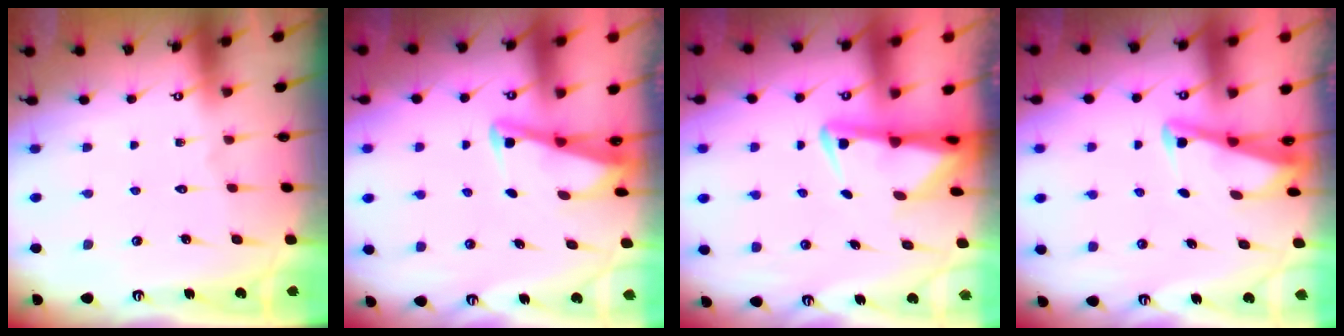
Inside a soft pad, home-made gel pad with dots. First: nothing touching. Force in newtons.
{"total": 2.8, "press": 2.8, "slide": 0.3}
{"total": 3.6, "press": 3.5, "slide": 0.7}
{"total": 2.7, "press": 2.7, "slide": 0.3}